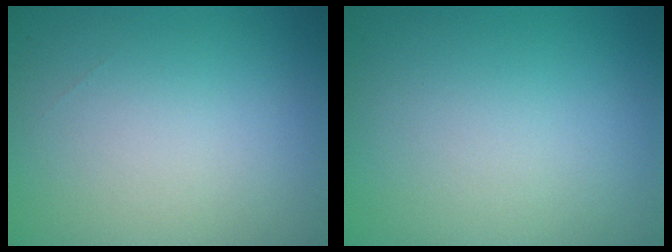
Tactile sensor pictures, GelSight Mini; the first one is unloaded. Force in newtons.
{"total": 0.0}